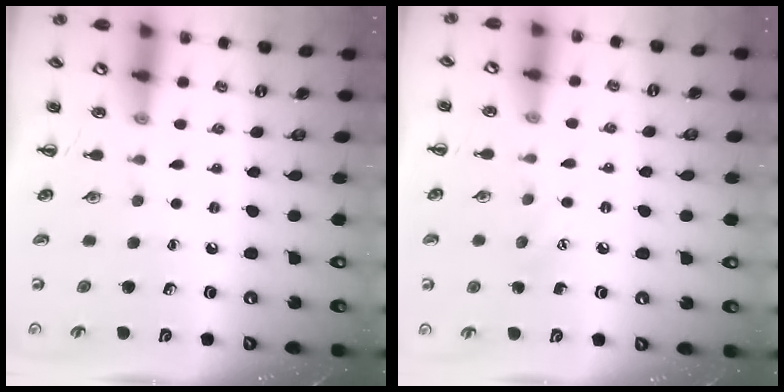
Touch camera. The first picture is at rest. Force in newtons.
{"total": 4.9, "press": 4.7, "slide": 1.3}